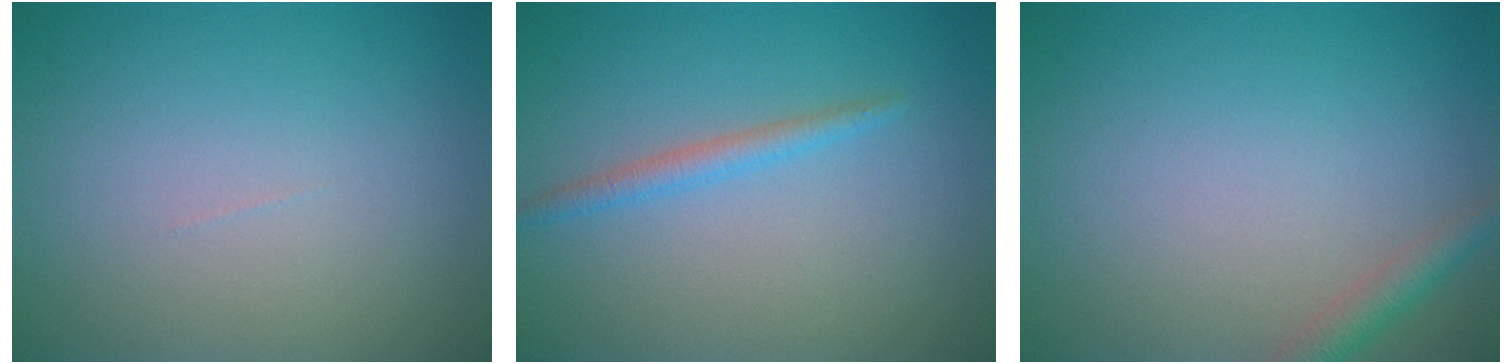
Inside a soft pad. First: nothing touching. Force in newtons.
{"total": 1.6, "press": 1.6, "slide": 0.1}
{"total": 1.9, "press": 1.9, "slide": 0.1}